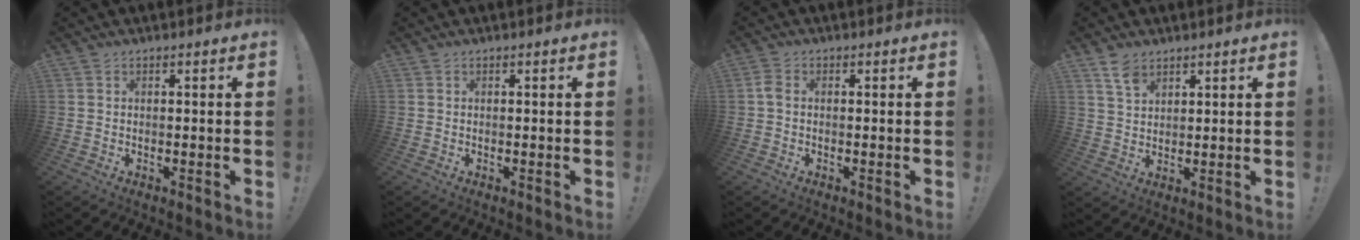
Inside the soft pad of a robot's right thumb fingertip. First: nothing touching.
{"total": 0.0}
{"total": 2.4, "force": [-0.1, 1.5, 1.8], "torque": [-0.038, 0.009, -0.001]}
{"total": 5.4, "force": [3.9, 2.7, 2.5], "torque": [-0.049, -0.017, 0.074]}